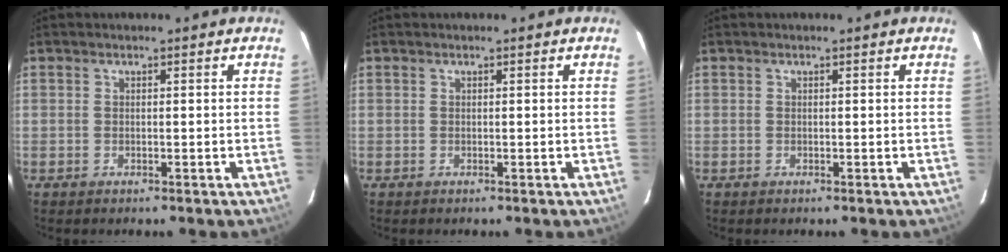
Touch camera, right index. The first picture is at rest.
{"total": 0.0}
{"total": 0.0}